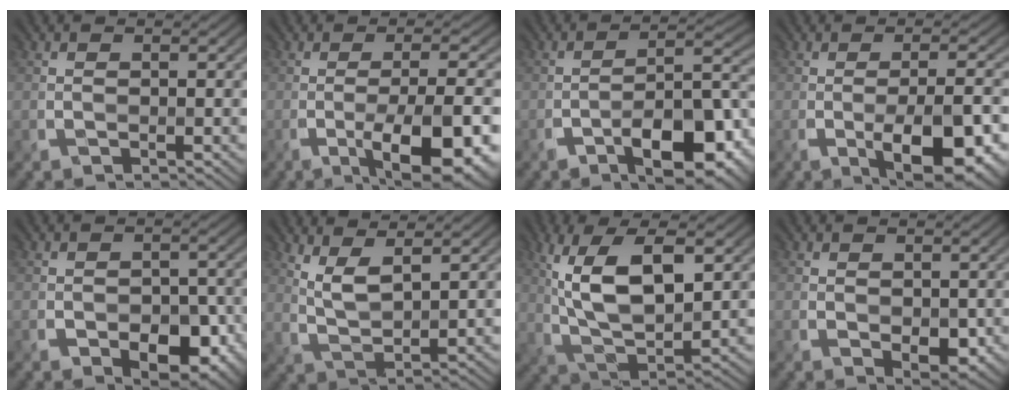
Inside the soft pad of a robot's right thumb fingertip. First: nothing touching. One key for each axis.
{"total": 11.4, "fx": -4.5, "fy": 3.1, "fz": 10.0, "tx": -0.145, "ty": -0.003, "tz": -0.061}
{"total": 11.5, "fx": -6.1, "fy": 4.3, "fz": 8.8, "tx": -0.130, "ty": 0.000, "tz": -0.099}
{"total": 9.7, "fx": -3.4, "fy": 3.2, "fz": 8.5, "tx": -0.133, "ty": -0.011, "tz": -0.041}
{"total": 6.6, "fx": -2.8, "fy": 4.0, "fz": 4.5, "tx": -0.066, "ty": -0.018, "tz": -0.030}
{"total": 4.4, "fx": 3.0, "fy": 0.8, "fz": 3.1, "tx": -0.076, "ty": -0.003, "tz": 0.070}
{"total": 11.3, "fx": 3.8, "fy": 4.7, "fz": 9.5, "tx": -0.195, "ty": 0.004, "tz": 0.077}
{"total": 2.6, "fx": -0.3, "fy": 1.7, "fz": 1.9, "tx": -0.034, "ty": -0.014, "tz": 0.004}